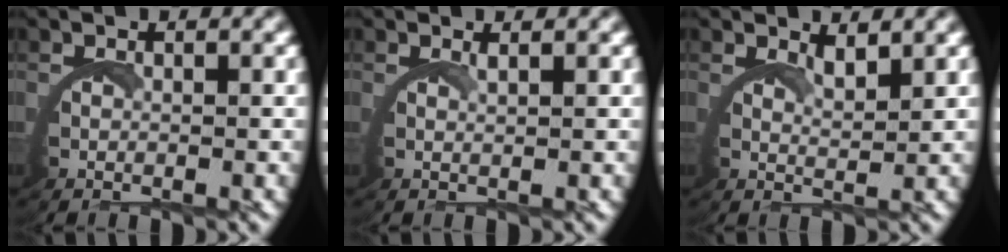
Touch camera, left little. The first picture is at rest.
{"total": 1.1, "force": [0.9, -0.4, 0.6], "torque": [-0.013, 0.001, 0.015]}
{"total": 2.4, "force": [2.2, -0.6, 0.7], "torque": [-0.016, -0.009, 0.038]}